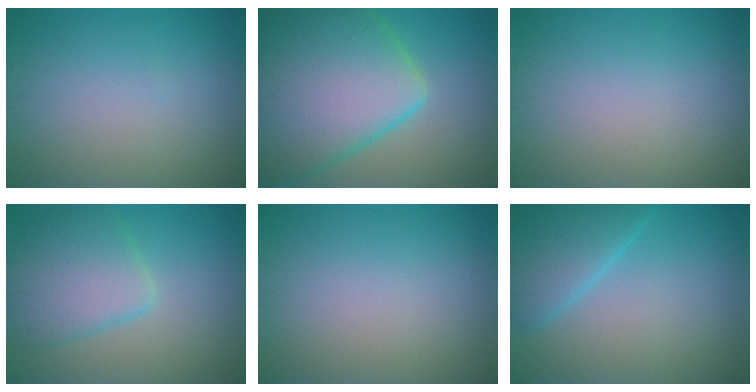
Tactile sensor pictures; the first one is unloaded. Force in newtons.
{"total": 14.7, "press": 14.7, "slide": 0.5}
{"total": 0.0}
{"total": 5.3, "press": 5.3, "slide": 0.3}
{"total": 0.0}
{"total": 4.3, "press": 4.3, "slide": 0.2}